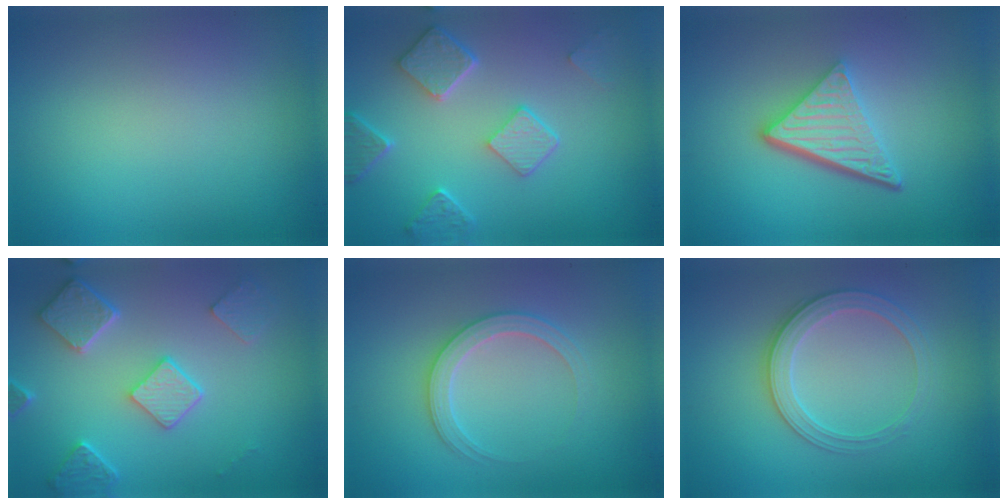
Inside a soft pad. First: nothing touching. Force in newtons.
{"total": 4.6, "press": 3.6, "slide": 2.8}
{"total": 4.9, "press": 3.4, "slide": 3.6}
{"total": 5.0, "press": 3.9, "slide": 3.0}
{"total": 2.8, "press": 2.7, "slide": 0.4}
{"total": 2.8, "press": 2.7, "slide": 0.7}